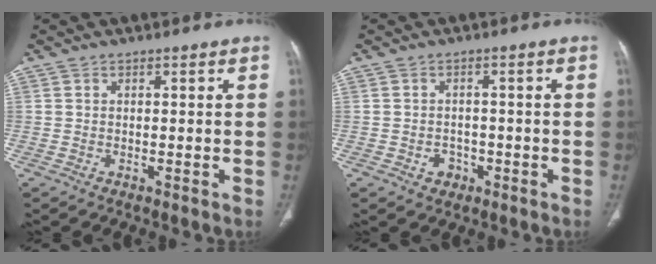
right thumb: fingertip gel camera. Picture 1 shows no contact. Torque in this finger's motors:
{"motor_torque": [-0.23, 0.05, 0.03, 0.29, 0.06]}